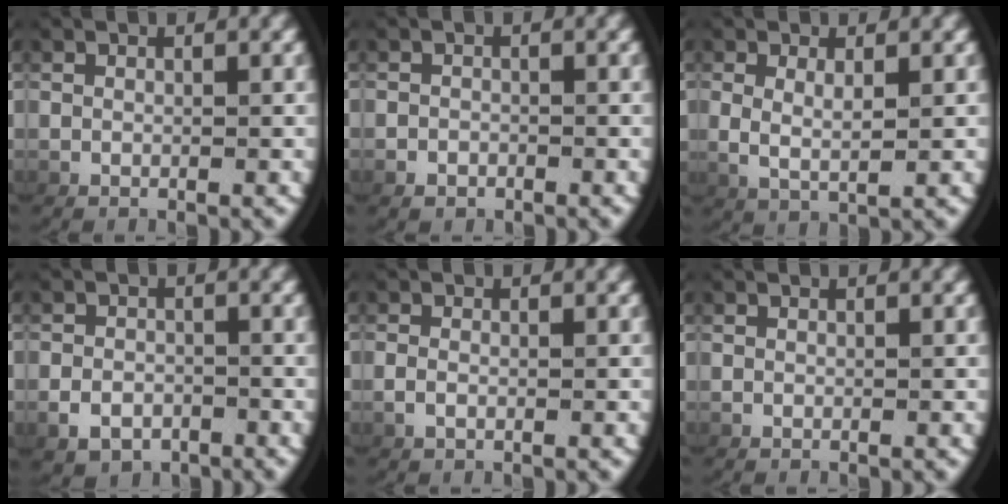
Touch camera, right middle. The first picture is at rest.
{"total": 0.7, "force": [-0.7, 0.2, 0.0], "torque": [-0.002, -0.006, -0.007]}
{"total": 2.7, "force": [0.7, 1.2, 2.3], "torque": [-0.056, -0.014, 0.026]}
{"total": 2.5, "force": [-1.8, 1.6, 0.7], "torque": [-0.012, -0.009, -0.025]}
{"total": 0.9, "force": [-0.4, 0.4, 0.8], "torque": [-0.028, -0.003, -0.001]}
{"total": 0.0}